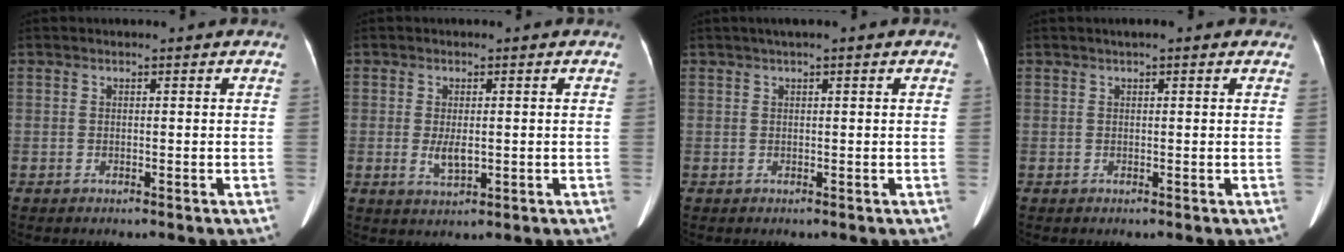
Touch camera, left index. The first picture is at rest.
{"total": 3.1, "force": [-0.2, 1.3, 2.8], "torque": [-0.053, -0.006, 0.001]}
{"total": 1.9, "force": [1.0, 0.0, 1.6], "torque": [-0.032, 0.014, 0.018]}
{"total": 2.3, "force": [1.5, 0.6, 1.7], "torque": [-0.023, 0.018, 0.017]}